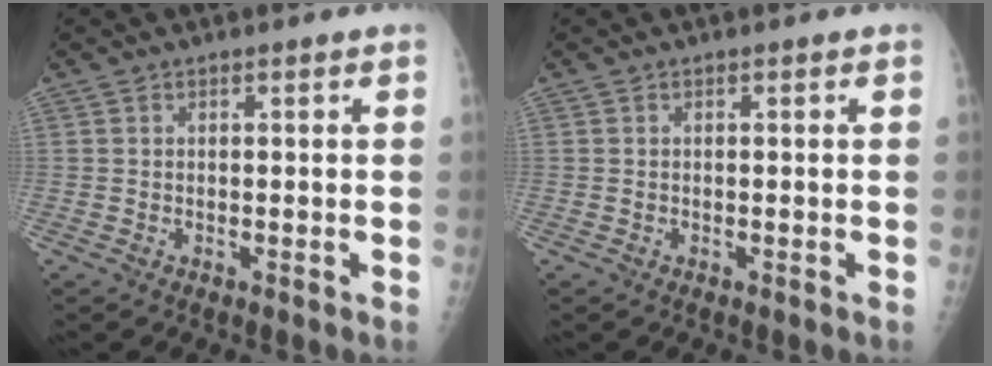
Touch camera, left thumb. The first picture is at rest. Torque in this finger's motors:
{"motor_torque": [-0.07, -0.02, 0.13, 0.11, 0.01]}